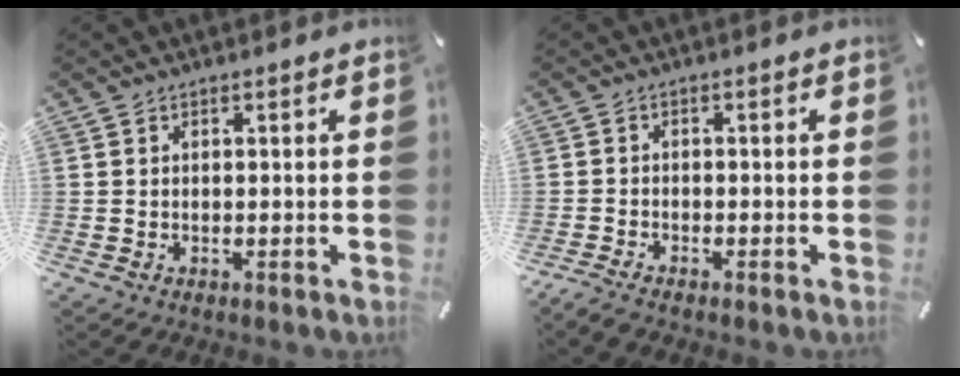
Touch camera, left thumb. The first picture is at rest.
{"total": 2.3, "force": [-1.9, 0.3, 1.2], "torque": [-0.033, 0.003, -0.041]}